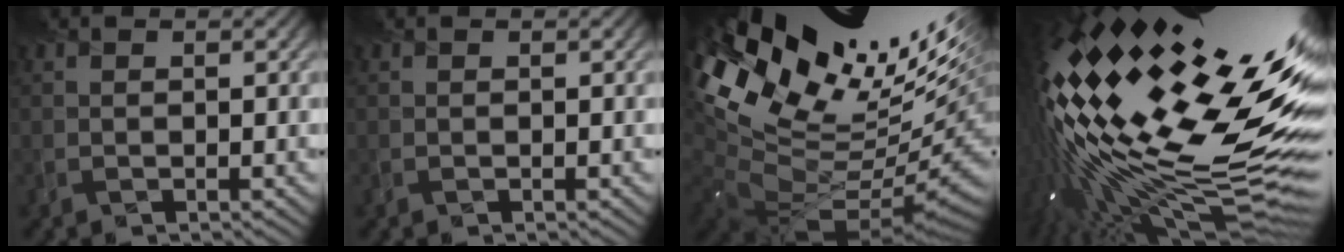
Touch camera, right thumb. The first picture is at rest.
{"total": 0.0}
{"total": 18.4, "force": [6.4, 10.2, 13.9], "torque": [-0.266, -0.006, 0.167]}
{"total": 19.4, "force": [2.7, 6.4, 18.2], "torque": [-0.340, -0.031, 0.043]}